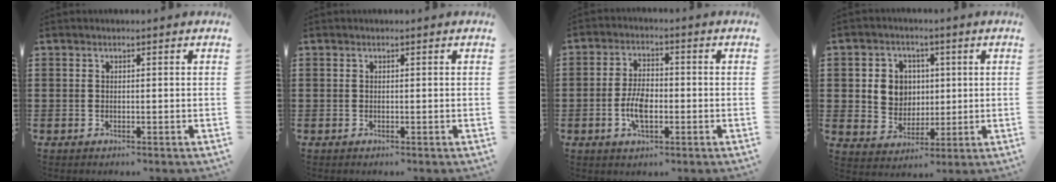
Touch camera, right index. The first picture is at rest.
{"total": 0.0}
{"total": 5.6, "force": [-1.3, 2.8, 4.7], "torque": [-0.104, 0.003, -0.029]}
{"total": 6.0, "force": [1.2, 5.7, 1.7], "torque": [-0.052, 0.016, 0.019]}